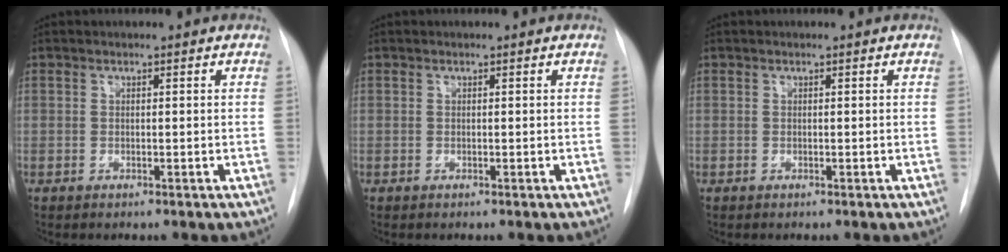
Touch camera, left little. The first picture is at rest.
{"total": 0.0}
{"total": 0.0}